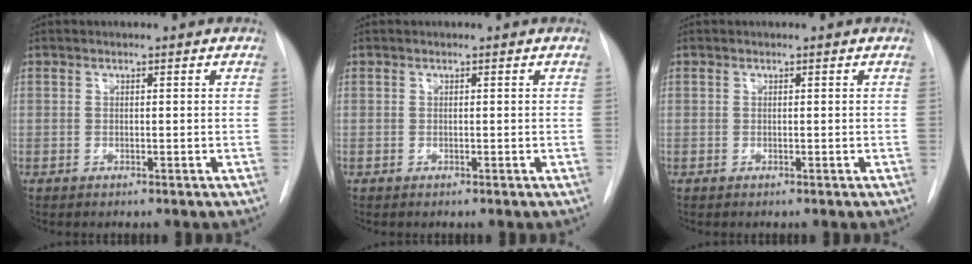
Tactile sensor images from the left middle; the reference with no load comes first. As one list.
[{"total": 0.0}, {"total": 0.0}]